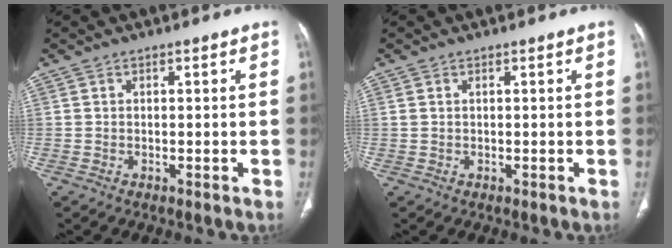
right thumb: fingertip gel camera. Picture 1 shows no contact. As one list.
[{"total": 0.8, "force": [0.4, 0.4, 0.6], "torque": [-0.020, 0.010, 0.013]}]